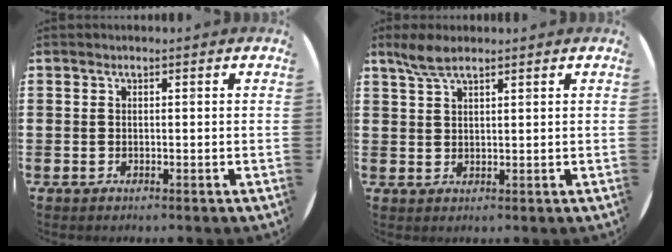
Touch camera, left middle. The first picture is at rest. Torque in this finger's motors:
{"motor_torque": [0.39, -0.32, 0.08, 0.03]}